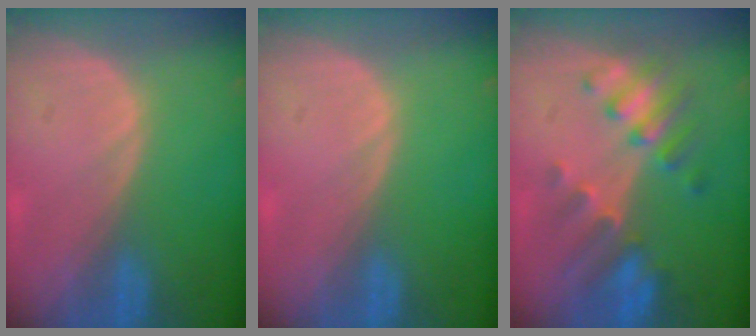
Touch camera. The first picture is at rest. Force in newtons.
{"total": 0.0}
{"total": 7.6, "press": 7.1, "slide": 2.8}